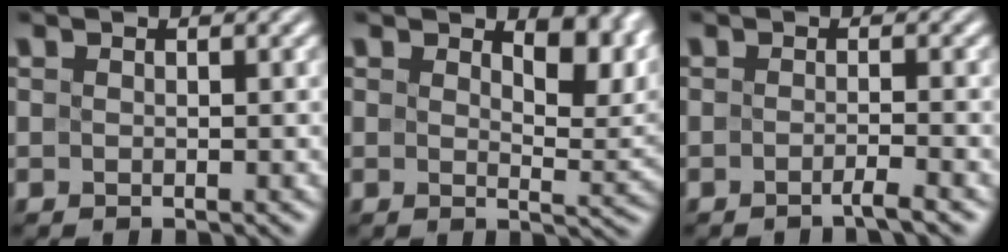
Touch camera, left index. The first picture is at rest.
{"total": 5.8, "force": [3.0, 2.4, 4.4], "torque": [-0.059, -0.006, 0.044]}
{"total": 1.7, "force": [-1.1, 0.2, 1.2], "torque": [-0.010, -0.002, -0.030]}